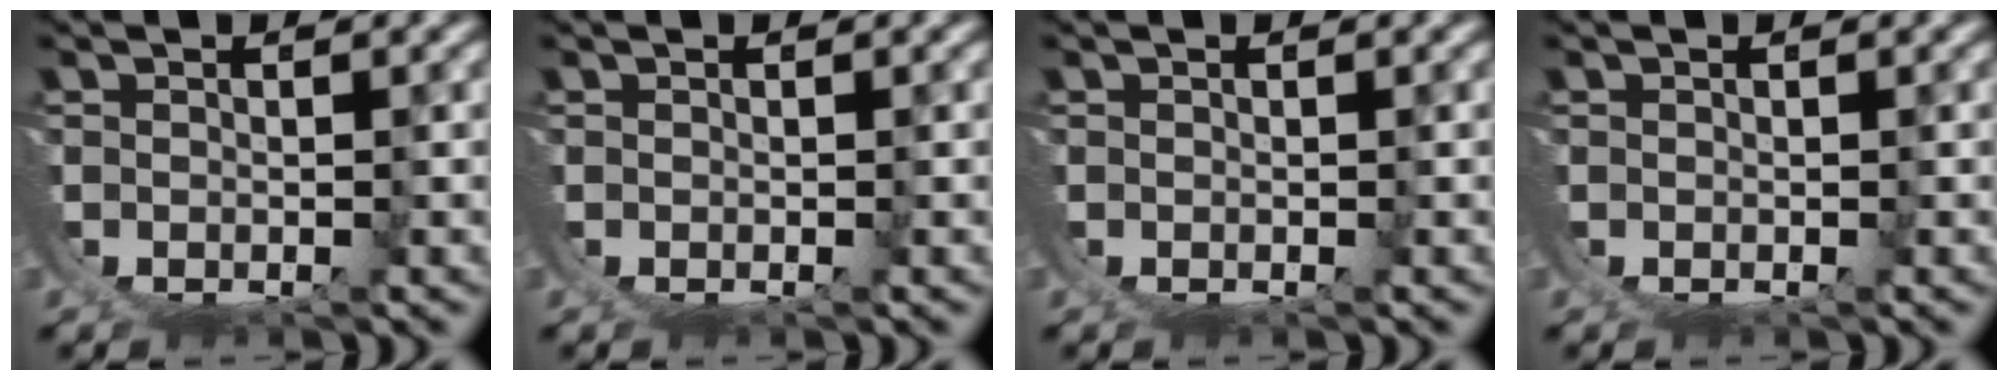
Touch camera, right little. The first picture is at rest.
{"total": 0.0}
{"total": 0.0}
{"total": 0.0}